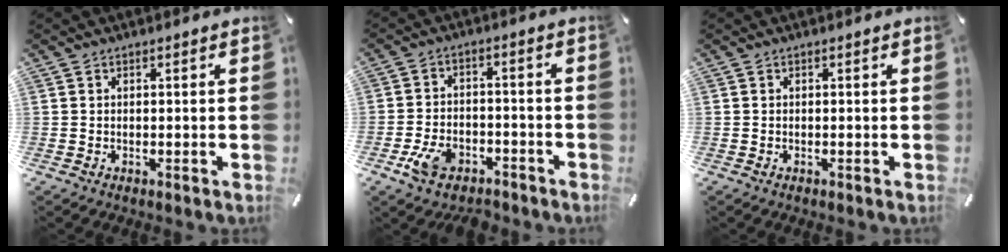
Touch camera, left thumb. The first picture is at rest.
{"total": 7.1, "force": [-4.5, 4.2, 3.5], "torque": [-0.077, 0.020, -0.085]}
{"total": 0.0}